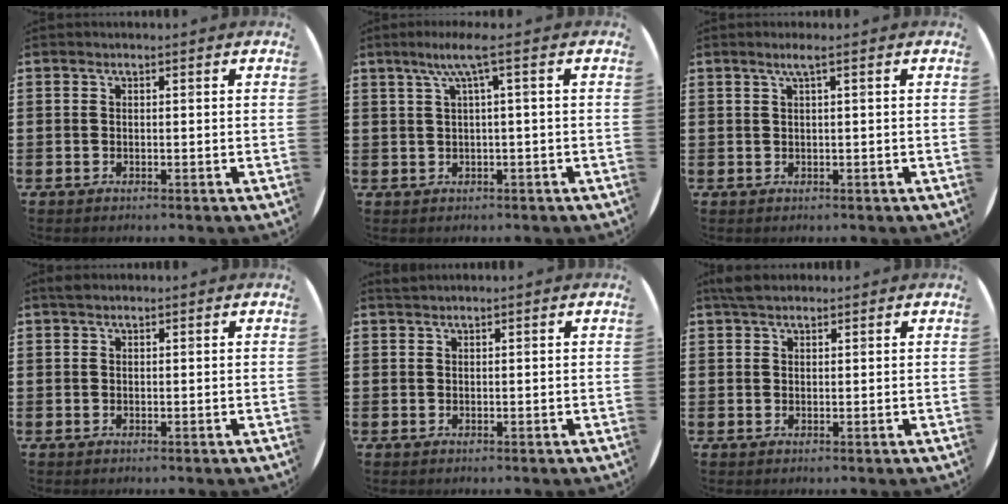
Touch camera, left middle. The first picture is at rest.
{"total": 3.9, "force": [1.4, -0.1, 3.6], "torque": [-0.073, 0.001, 0.021]}
{"total": 1.4, "force": [0.6, -0.1, 1.3], "torque": [-0.024, 0.003, 0.009]}
{"total": 0.7, "force": [0.6, 0.3, 0.1], "torque": [-0.004, 0.003, 0.012]}
{"total": 0.6, "force": [0.6, -0.1, 0.0], "torque": [0.000, 0.001, 0.012]}
{"total": 2.3, "force": [2.0, 0.9, 0.7], "torque": [-0.010, 0.005, 0.037]}